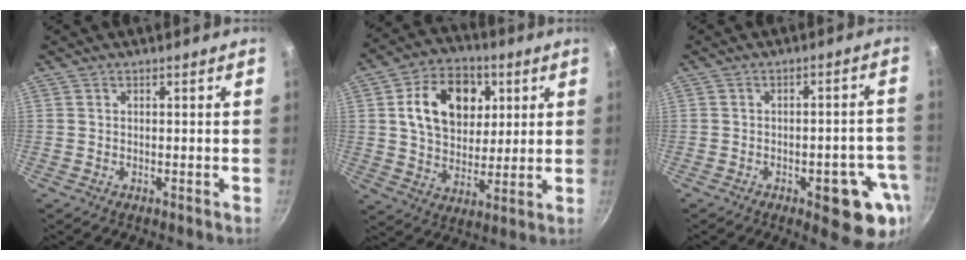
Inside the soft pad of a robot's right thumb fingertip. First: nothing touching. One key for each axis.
{"total": 16.5, "fx": 4.5, "fy": 11.9, "fz": 10.4, "tx": -0.134, "ty": -0.001, "tz": 0.070}
{"total": 11.7, "fx": -4.7, "fy": 4.6, "fz": 9.6, "tx": -0.074, "ty": 0.021, "tz": -0.055}